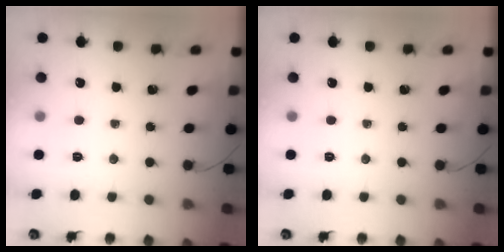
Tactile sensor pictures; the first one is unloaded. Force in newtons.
{"total": 0.0}